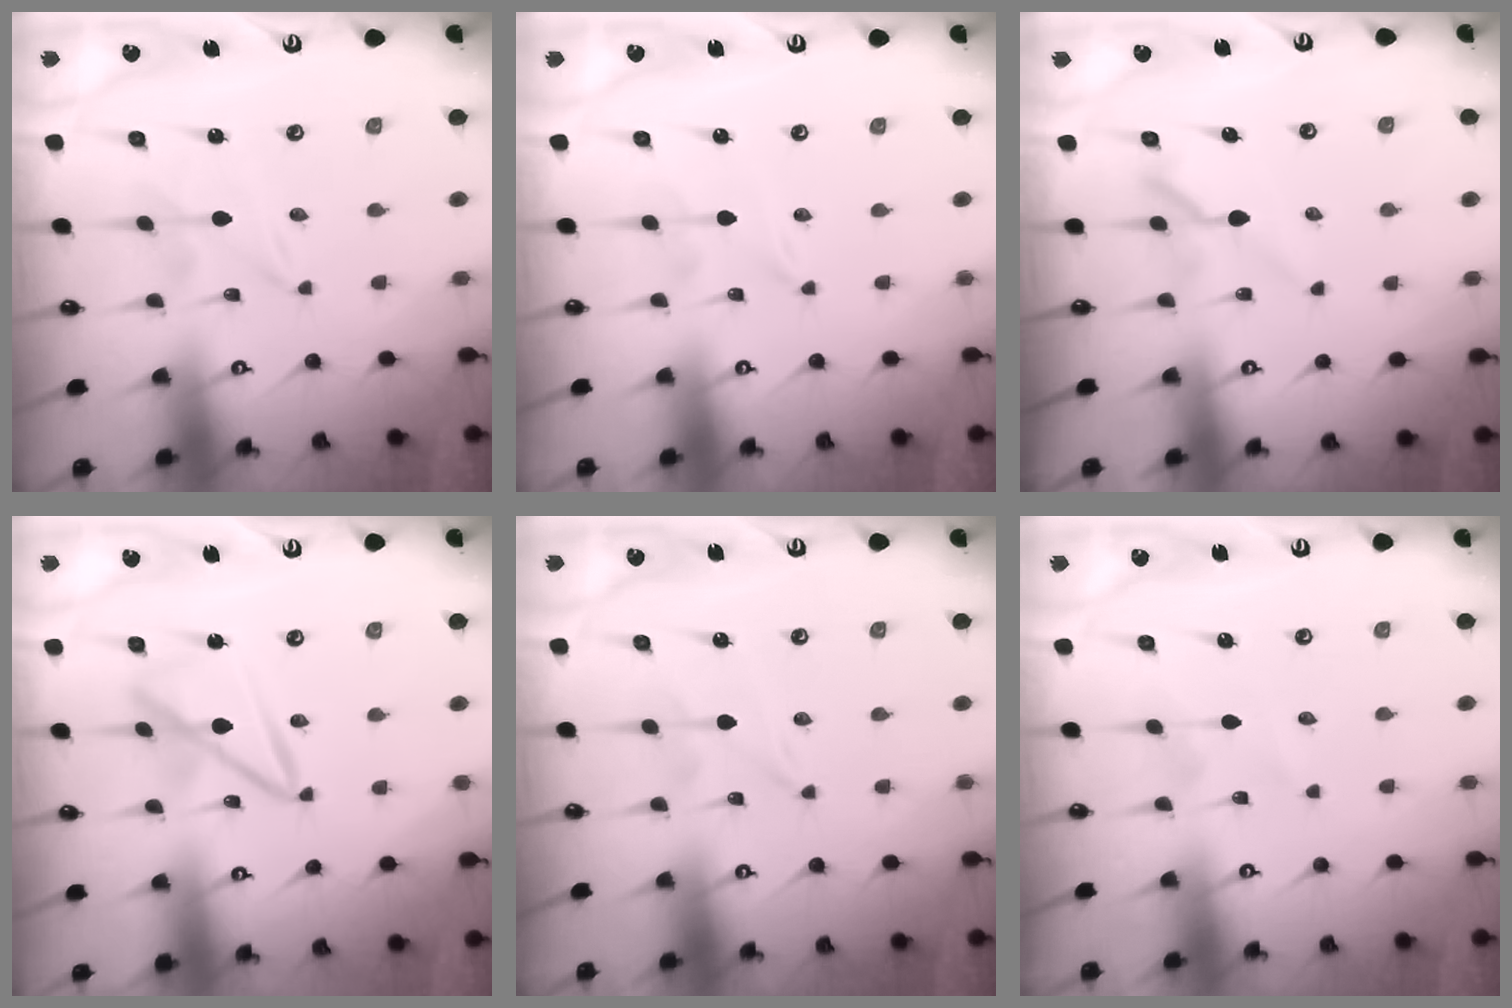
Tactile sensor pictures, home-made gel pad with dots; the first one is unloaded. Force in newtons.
{"total": 0.0}
{"total": 6.1, "press": 6.0, "slide": 0.8}
{"total": 9.1, "press": 9.1, "slide": 0.8}
{"total": 0.0}
{"total": 0.0}